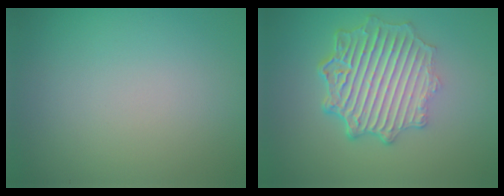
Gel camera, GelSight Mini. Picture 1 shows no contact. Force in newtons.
{"total": 7.0, "press": 5.3, "slide": 4.6}